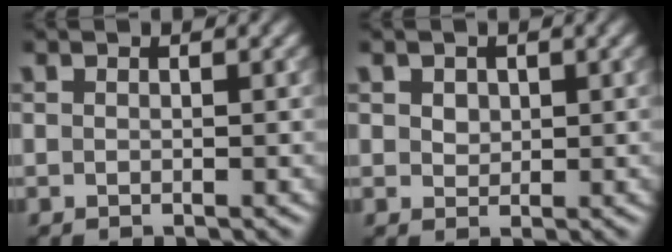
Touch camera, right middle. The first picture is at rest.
{"total": 1.5, "force": [0.7, 1.2, 0.7], "torque": [-0.010, 0.008, 0.008]}